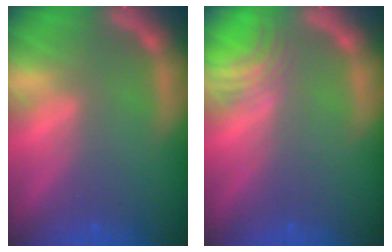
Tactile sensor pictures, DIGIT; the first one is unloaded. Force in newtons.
{"total": 3.4}